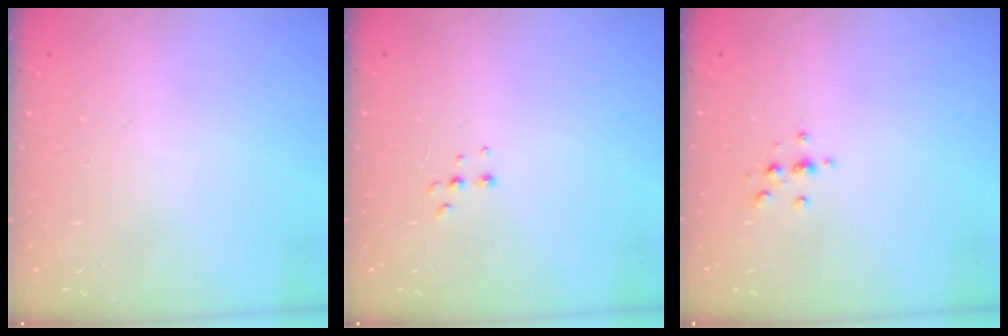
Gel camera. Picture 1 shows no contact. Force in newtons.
{"total": 3.8, "press": 3.7, "slide": 0.8}
{"total": 2.2, "press": 2.1, "slide": 0.2}